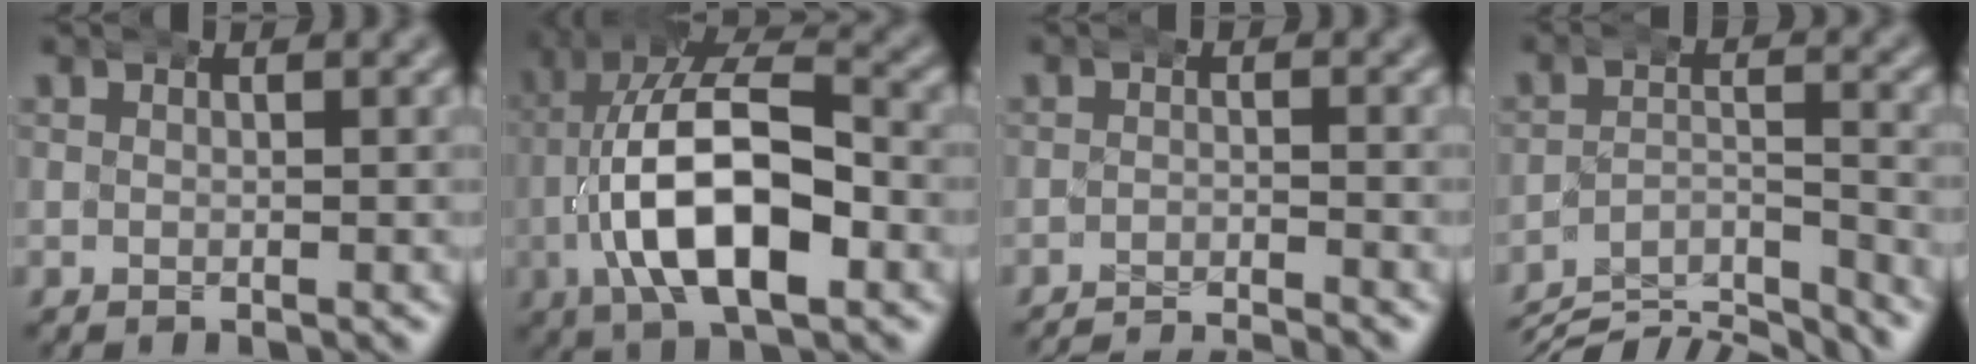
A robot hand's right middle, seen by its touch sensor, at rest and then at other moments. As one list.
[{"total": 12.5, "force": [-1.6, 7.2, 10.1], "torque": [-0.184, -0.014, -0.023]}, {"total": 8.4, "force": [-8.1, 1.5, 1.4], "torque": [-0.006, -0.014, -0.128]}, {"total": 7.2, "force": [-6.0, 2.7, 2.9], "torque": [-0.039, -0.014, -0.104]}]